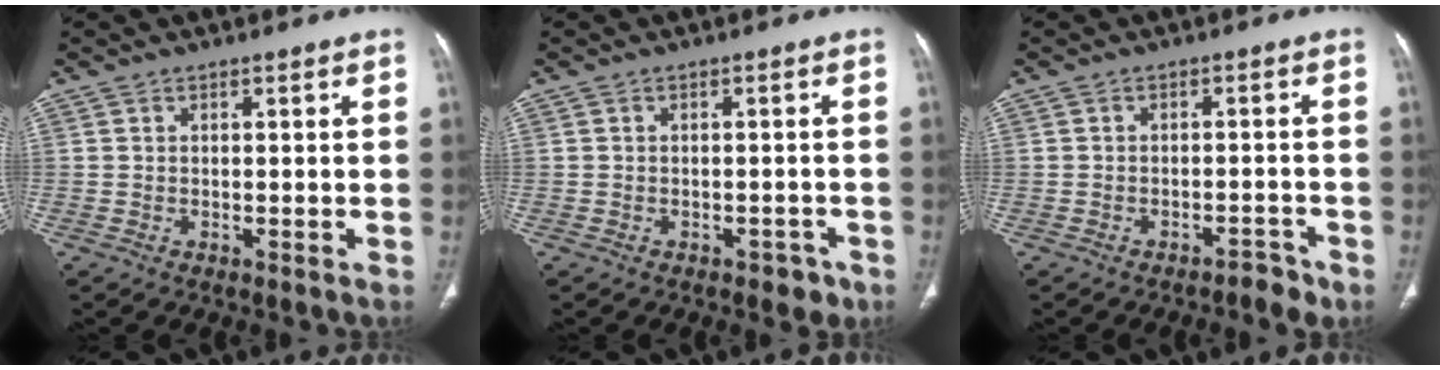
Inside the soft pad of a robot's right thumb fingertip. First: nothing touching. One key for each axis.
{"total": 2.8, "fx": -1.9, "fy": 1.6, "fz": 1.3, "tx": -0.006, "ty": 0.007, "tz": -0.020}
{"total": 2.9, "fx": -2.3, "fy": 1.0, "fz": 1.3, "tx": -0.015, "ty": 0.020, "tz": -0.031}